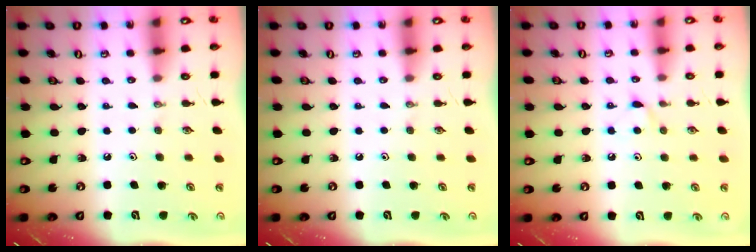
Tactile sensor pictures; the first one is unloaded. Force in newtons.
{"total": 0.0}
{"total": 5.3, "press": 5.2, "slide": 0.7}